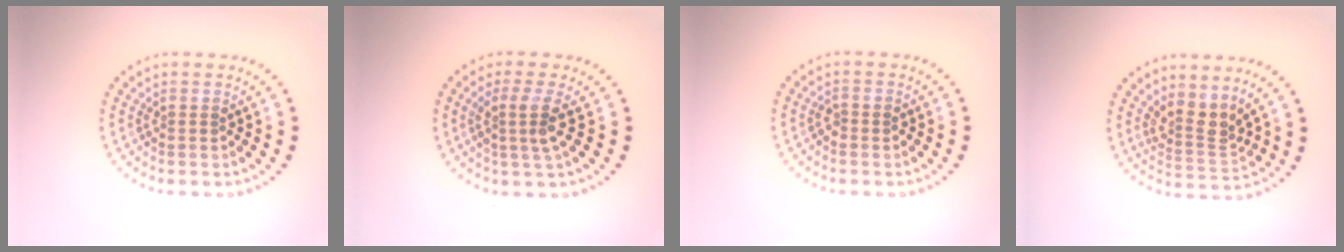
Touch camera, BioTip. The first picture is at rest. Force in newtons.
{"total": 2.5, "press": 1.9, "slide": 1.6}
{"total": 0.9, "press": 0.8, "slide": 0.3}
{"total": 2.8, "press": 2.0, "slide": 2.0}